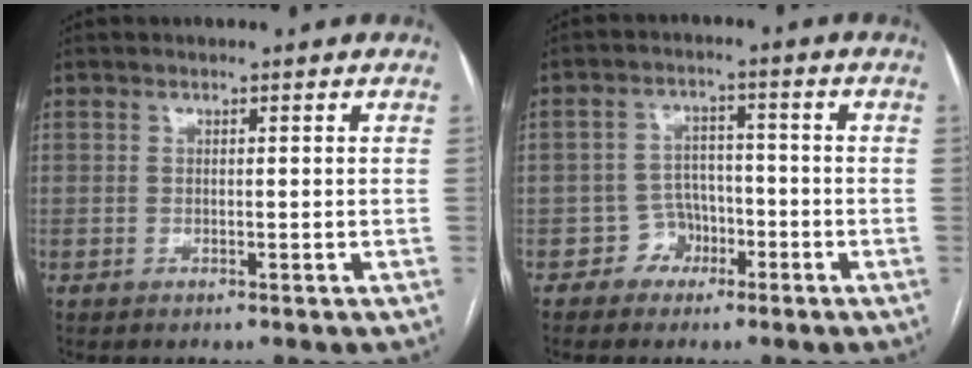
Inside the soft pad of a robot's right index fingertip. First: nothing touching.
{"total": 4.5, "force": [-2.2, 3.9, 0.5], "torque": [0.002, 0.018, -0.036]}